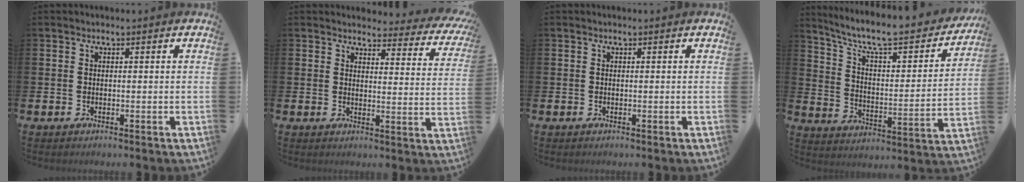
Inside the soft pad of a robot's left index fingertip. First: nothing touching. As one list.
[{"total": 3.2, "force": [3.0, 1.1, 0.5], "torque": [-0.015, -0.026, 0.046]}, {"total": 0.0}, {"total": 8.8, "force": [7.5, 2.2, 4.2], "torque": [-0.101, -0.057, 0.120]}]